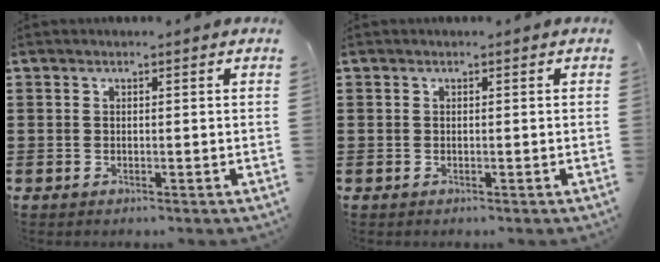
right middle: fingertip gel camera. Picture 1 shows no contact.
{"total": 0.0}